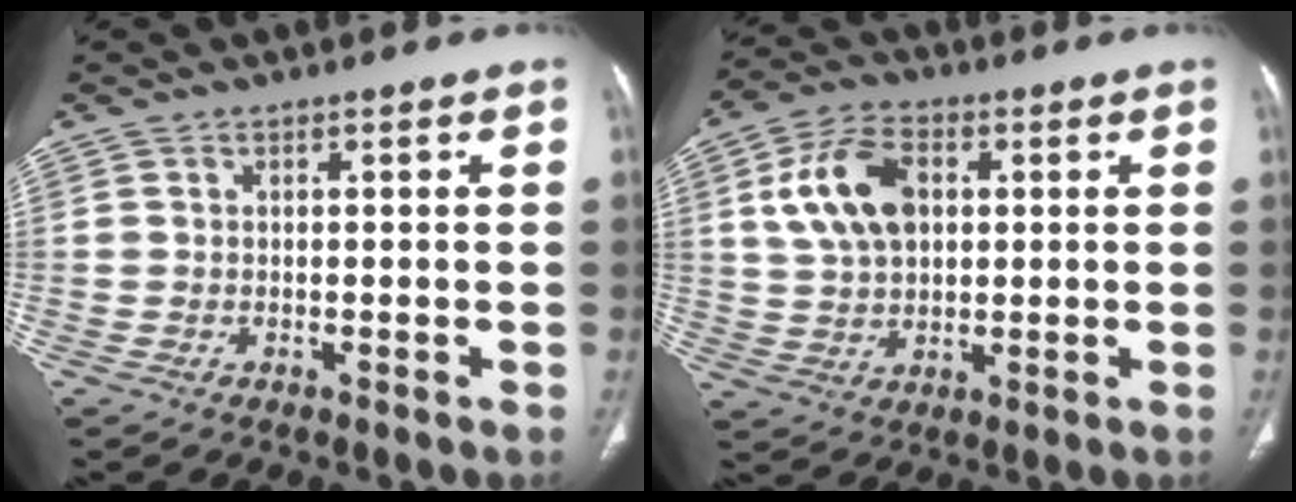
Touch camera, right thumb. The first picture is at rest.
{"total": 10.9, "force": [3.6, 5.7, 8.6], "torque": [-0.172, -0.004, 0.074]}